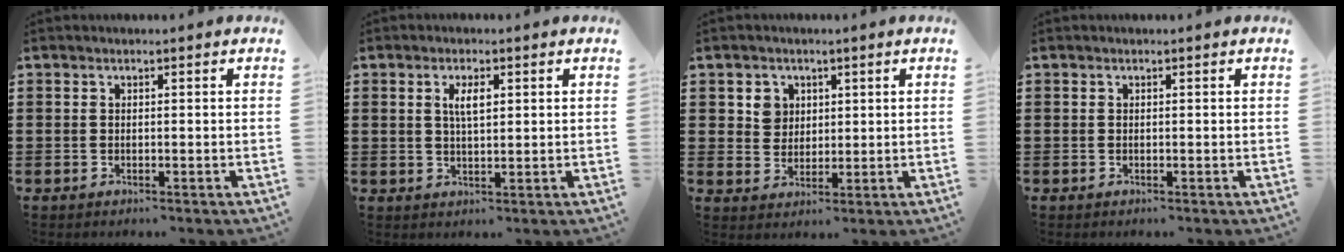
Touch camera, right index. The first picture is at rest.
{"total": 3.3, "force": [1.0, 1.1, 2.9], "torque": [-0.061, 0.006, 0.015]}
{"total": 3.5, "force": [1.5, 3.1, 0.8], "torque": [-0.023, 0.007, 0.026]}
{"total": 0.0}